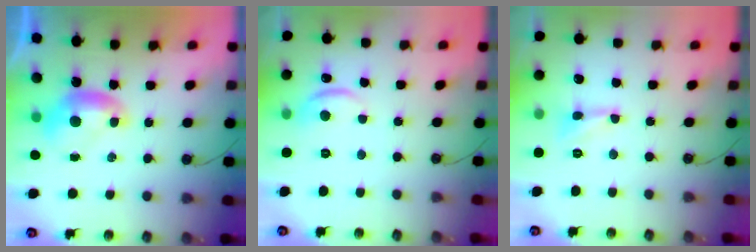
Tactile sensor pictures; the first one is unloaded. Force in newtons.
{"total": 4.4, "press": 4.4, "slide": 0.6}
{"total": 3.5, "press": 3.4, "slide": 0.8}